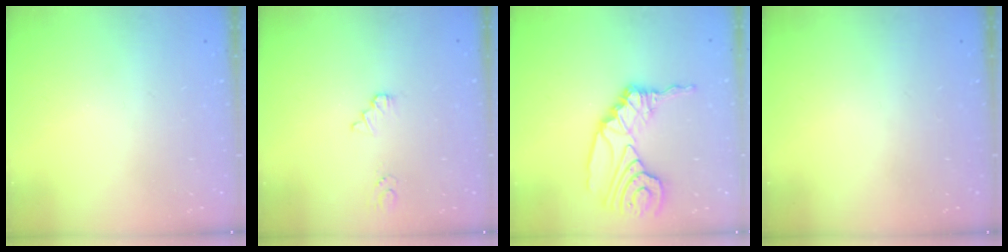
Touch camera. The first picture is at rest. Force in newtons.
{"total": 1.3, "press": 1.3, "slide": 0.2}
{"total": 14.7, "press": 14.6, "slide": 2.0}
{"total": 0.0}